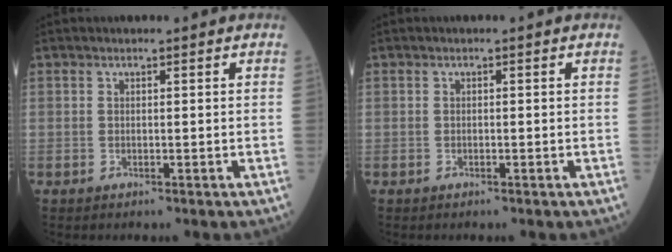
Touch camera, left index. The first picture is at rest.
{"total": 0.0}